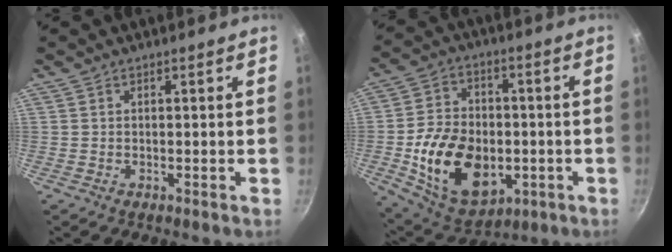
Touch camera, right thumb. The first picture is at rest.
{"total": 19.5, "force": [-3.7, 13.6, 13.5], "torque": [-0.213, 0.015, -0.047]}